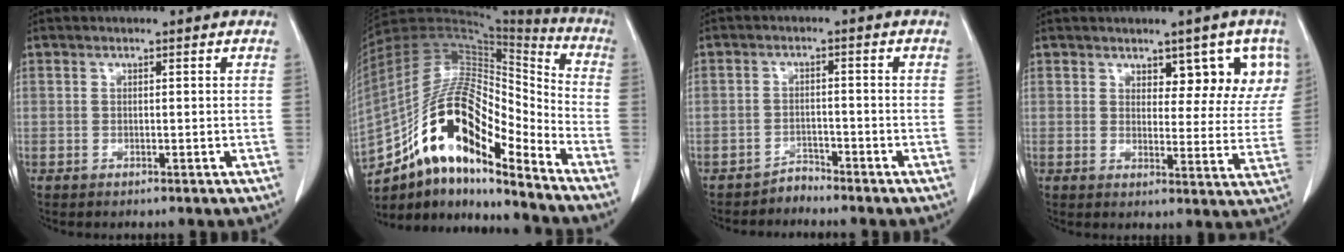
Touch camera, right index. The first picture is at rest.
{"total": 19.0, "force": [-11.8, 5.4, 13.9], "torque": [-0.259, 0.035, -0.204]}
{"total": 2.1, "force": [-2.0, 0.4, -0.5], "torque": [0.017, -0.003, -0.034]}
{"total": 7.9, "force": [4.7, 3.9, 5.1], "torque": [-0.038, 0.000, 0.056]}